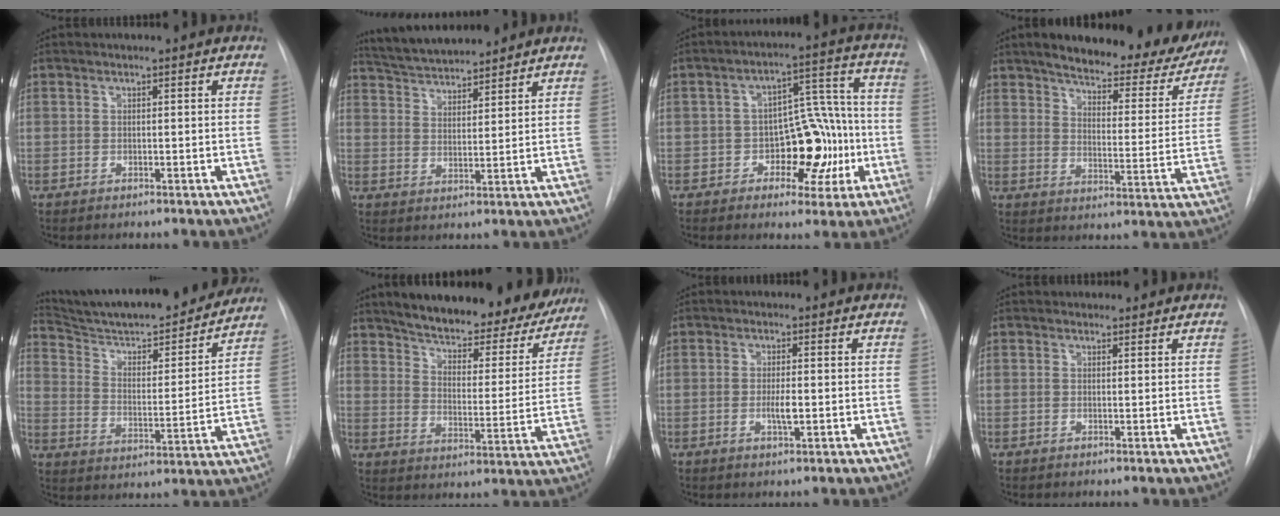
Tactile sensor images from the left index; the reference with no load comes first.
{"total": 9.8, "force": [9.1, 1.4, 3.1], "torque": [-0.057, 0.019, 0.158]}
{"total": 11.1, "force": [-3.1, 6.4, 8.5], "torque": [-0.106, 0.032, -0.039]}
{"total": 22.5, "force": [18.9, 6.7, 10.1], "torque": [-0.133, -0.026, 0.229]}
{"total": 23.6, "force": [21.6, 2.9, 9.1], "torque": [-0.144, -0.030, 0.310]}
{"total": 23.5, "force": [20.5, 6.4, 9.5], "torque": [-0.137, -0.028, 0.261]}
{"total": 2.7, "force": [-0.7, 0.5, 2.5], "torque": [-0.048, -0.004, -0.011]}
{"total": 0.8, "force": [0.6, 0.5, -0.1], "torque": [0.001, 0.001, 0.005]}